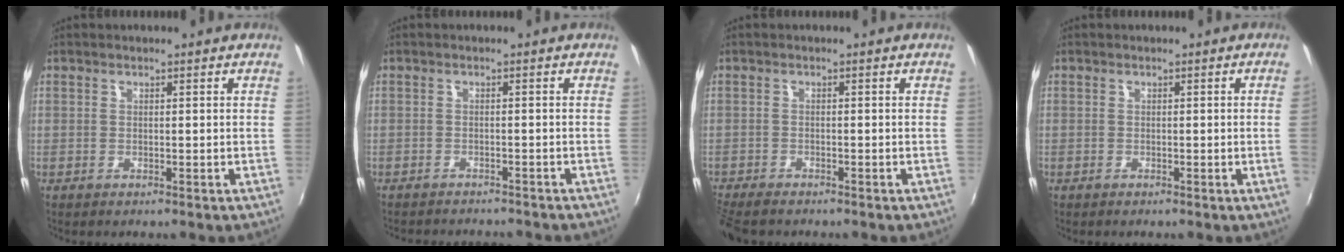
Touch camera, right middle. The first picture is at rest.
{"total": 6.6, "force": [-6.1, 1.4, 2.0], "torque": [-0.053, -0.015, -0.087]}
{"total": 5.4, "force": [-4.9, 1.1, 2.2], "torque": [-0.061, -0.031, -0.091]}
{"total": 1.6, "force": [0.0, -1.0, 1.3], "torque": [-0.012, -0.014, 0.002]}